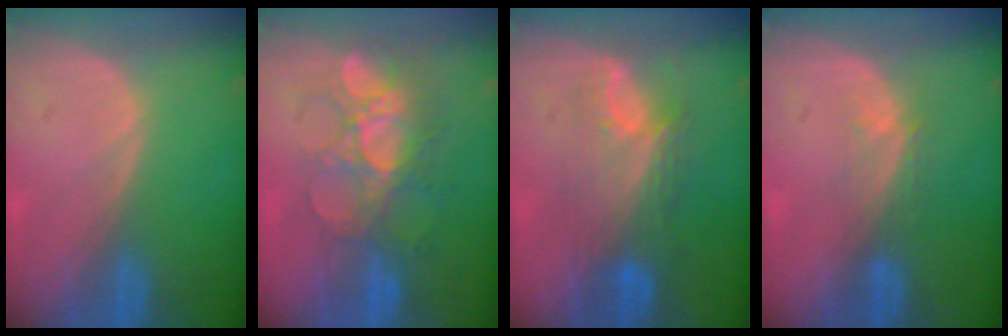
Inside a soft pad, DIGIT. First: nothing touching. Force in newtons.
{"total": 9.1, "press": 8.6, "slide": 3.1}
{"total": 7.3, "press": 7.2, "slide": 1.4}
{"total": 2.9, "press": 2.4, "slide": 1.7}